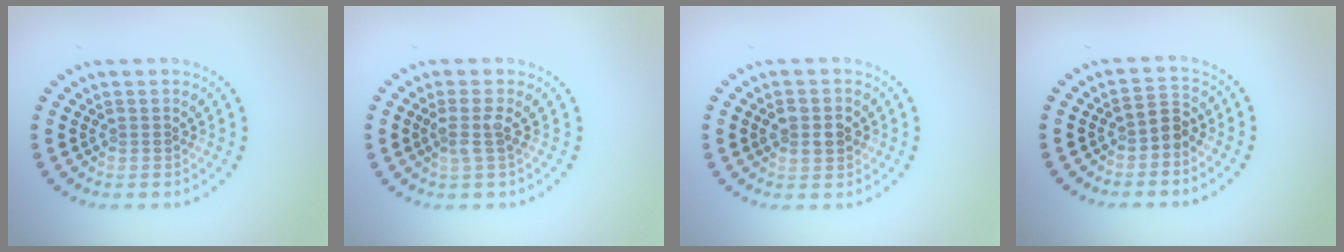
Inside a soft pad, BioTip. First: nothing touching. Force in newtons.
{"total": 1.8, "press": 1.3, "slide": 1.3}
{"total": 2.8, "press": 2.8, "slide": 0.1}
{"total": 1.8, "press": 1.6, "slide": 0.9}